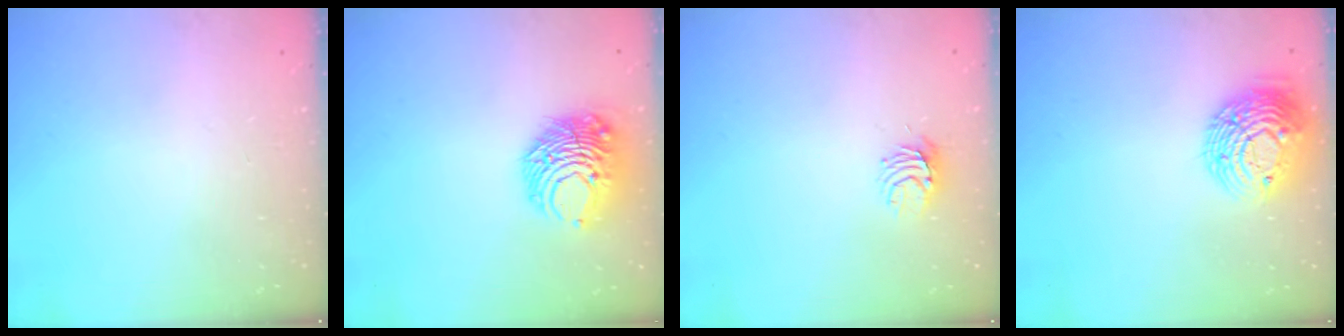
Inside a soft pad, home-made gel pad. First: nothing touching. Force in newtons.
{"total": 10.4, "press": 10.4, "slide": 0.6}
{"total": 5.4, "press": 5.4, "slide": 0.6}
{"total": 13.2, "press": 13.2, "slide": 1.0}